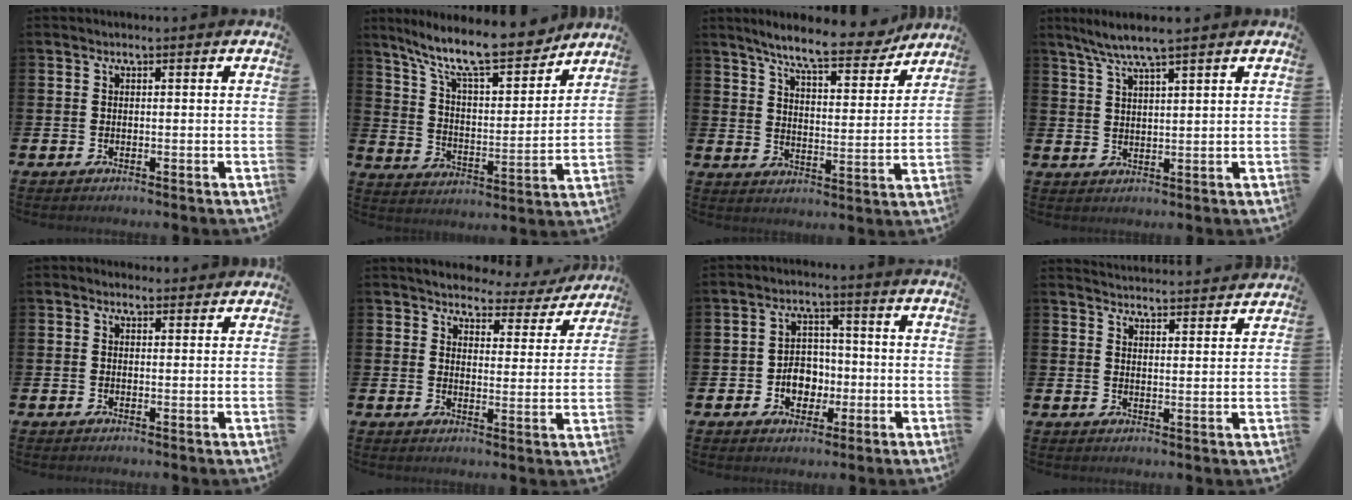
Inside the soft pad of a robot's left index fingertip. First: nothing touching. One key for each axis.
{"total": 12.2, "fx": 10.5, "fy": 2.3, "fz": 5.6, "tx": -0.138, "ty": -0.067, "tz": 0.179}
{"total": 8.7, "fx": 7.7, "fy": 1.4, "fz": 3.8, "tx": -0.089, "ty": -0.041, "tz": 0.132}
{"total": 5.2, "fx": 4.4, "fy": -0.1, "fz": 2.7, "tx": -0.068, "ty": -0.009, "tz": 0.079}
{"total": 1.0, "fx": 0.8, "fy": 0.7, "fz": 0.3, "tx": 0.002, "ty": 0.005, "tz": 0.011}
{"total": 3.7, "fx": 3.4, "fy": 1.4, "fz": 0.4, "tx": -0.017, "ty": -0.032, "tz": 0.051}
{"total": 4.9, "fx": -1.2, "fy": 4.0, "fz": 2.5, "tx": -0.038, "ty": 0.004, "tz": -0.031}
{"total": 4.0, "fx": 4.0, "fy": 0.0, "fz": -0.2, "tx": -0.005, "ty": -0.032, "tz": 0.072}